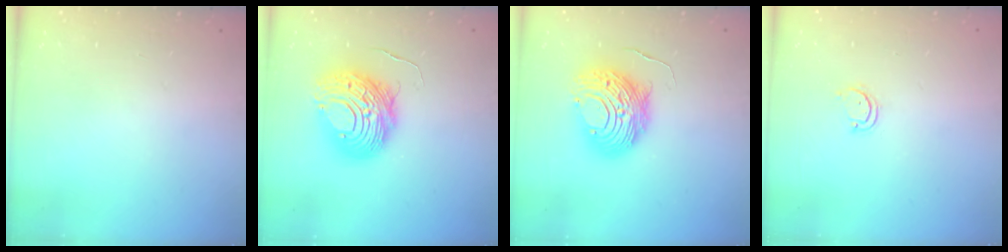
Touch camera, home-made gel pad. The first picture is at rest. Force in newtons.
{"total": 12.2, "press": 12.1, "slide": 1.3}
{"total": 11.2, "press": 11.1, "slide": 1.1}
{"total": 2.7, "press": 2.6, "slide": 0.3}